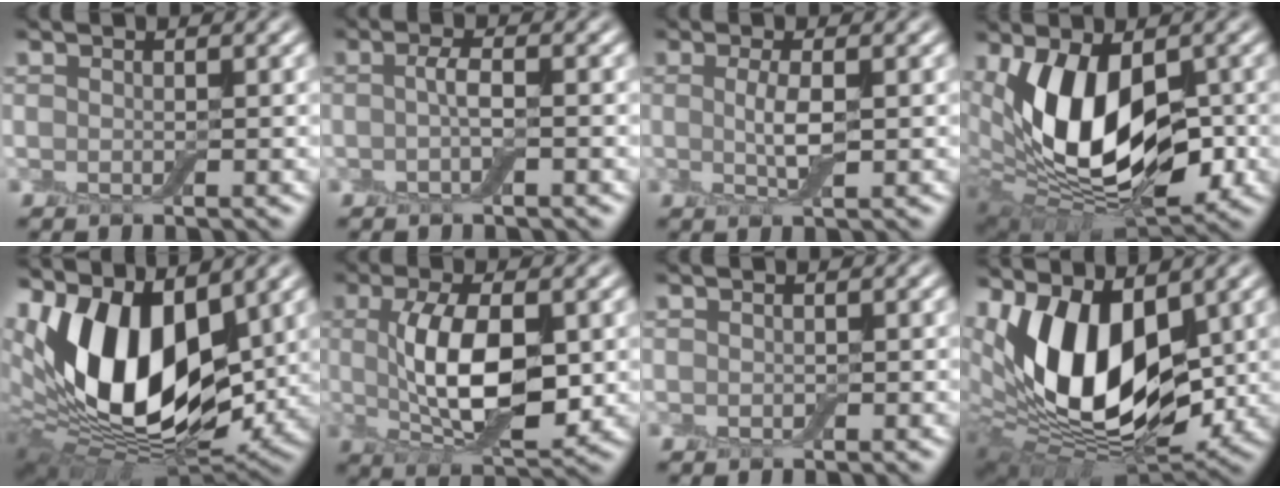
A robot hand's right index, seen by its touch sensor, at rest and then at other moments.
{"total": 1.5, "force": [-0.2, 0.4, 1.5], "torque": [-0.029, 0.002, -0.005]}
{"total": 2.2, "force": [0.1, 0.6, 2.1], "torque": [-0.046, -0.001, 0.004]}
{"total": 11.6, "force": [1.0, 6.6, 9.5], "torque": [-0.156, -0.006, 0.018]}
{"total": 16.0, "force": [3.5, 9.5, 12.4], "torque": [-0.221, 0.002, 0.049]}
{"total": 7.8, "force": [0.6, 3.5, 6.9], "torque": [-0.128, -0.003, 0.015]}
{"total": 0.0}
{"total": 14.3, "force": [2.8, 8.4, 11.3], "torque": [-0.187, -0.005, 0.040]}